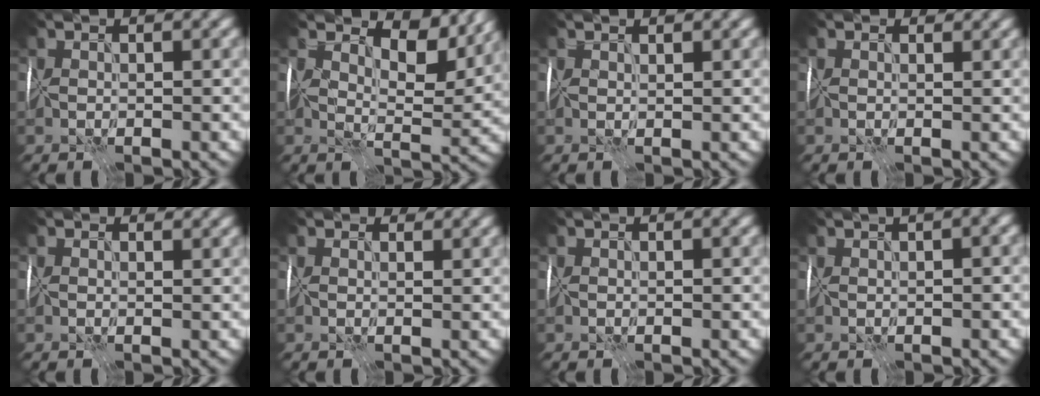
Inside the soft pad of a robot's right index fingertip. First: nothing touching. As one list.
[{"total": 7.5, "force": [5.1, 3.2, 4.5], "torque": [-0.066, 0.000, 0.077]}, {"total": 1.0, "force": [0.8, 0.2, 0.6], "torque": [-0.010, 0.003, 0.013]}, {"total": 1.4, "force": [1.1, 0.8, 0.5], "torque": [-0.004, 0.000, 0.007]}, {"total": 1.4, "force": [1.1, 0.7, 0.5], "torque": [-0.005, -0.001, 0.010]}, {"total": 1.9, "force": [1.6, 0.8, 0.6], "torque": [-0.011, 0.001, 0.016]}, {"total": 0.0}, {"total": 5.5, "force": [2.3, 2.2, 4.5], "torque": [-0.046, 0.037, 0.023]}]